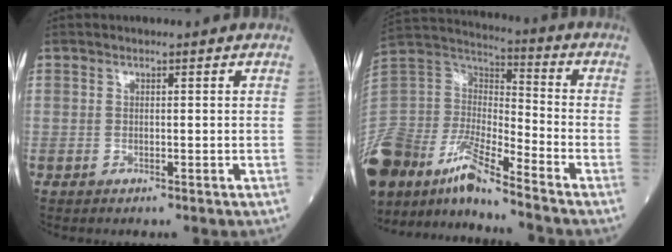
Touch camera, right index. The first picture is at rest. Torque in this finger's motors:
{"motor_torque": [0.07, -0.10, 0.07, 0.06]}